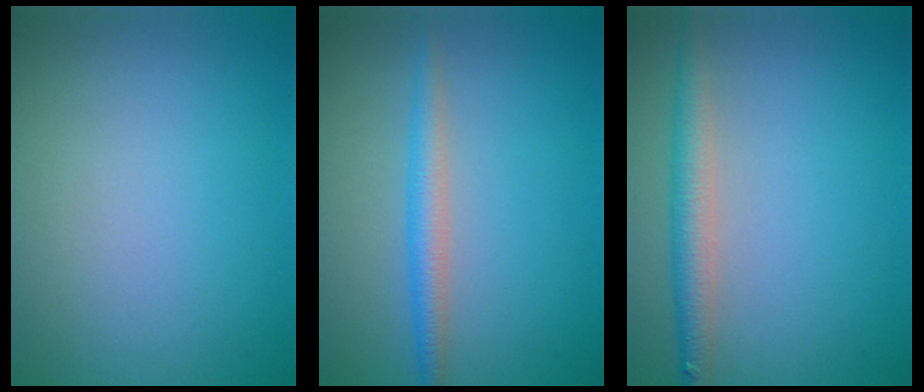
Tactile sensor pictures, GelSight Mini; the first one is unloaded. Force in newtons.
{"total": 2.3, "press": 2.3, "slide": 0.1}
{"total": 3.0, "press": 3.0, "slide": 0.1}